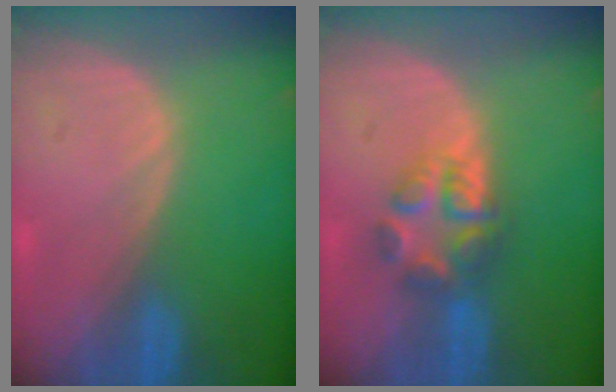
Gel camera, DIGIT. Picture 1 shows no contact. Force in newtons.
{"total": 5.7, "press": 5.3, "slide": 2.0}